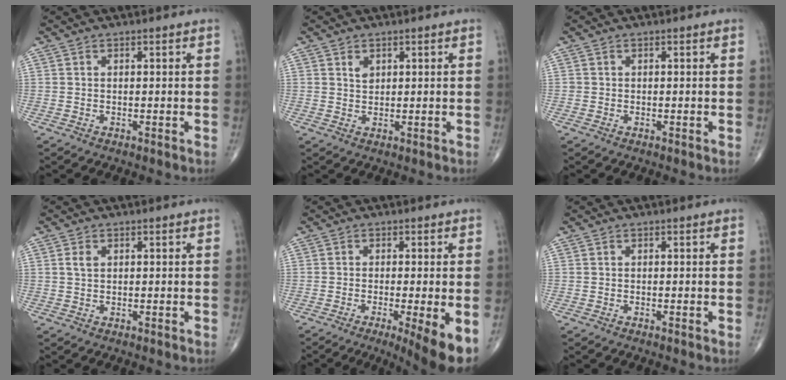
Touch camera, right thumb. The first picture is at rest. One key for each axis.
{"total": 1.7, "fx": 0.9, "fy": 1.2, "fz": 0.9, "tx": -0.008, "ty": -0.005, "tz": 0.017}
{"total": 0.0}
{"total": 1.7, "fx": 0.5, "fy": 1.1, "fz": 1.2, "tx": -0.023, "ty": 0.003, "tz": 0.012}
{"total": 9.0, "fx": -3.7, "fy": 1.2, "fz": 8.2, "tx": -0.116, "ty": -0.023, "tz": -0.058}
{"total": 0.0}